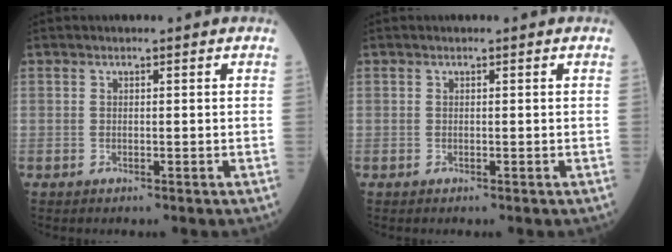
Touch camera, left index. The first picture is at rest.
{"total": 0.0}